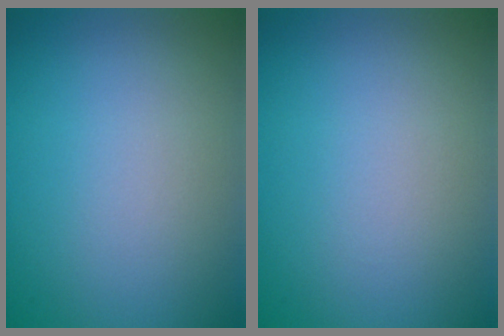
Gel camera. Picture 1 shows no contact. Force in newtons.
{"total": 0.0}